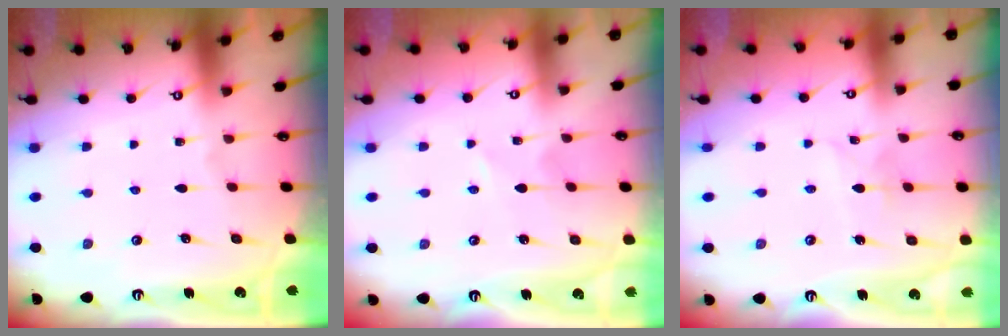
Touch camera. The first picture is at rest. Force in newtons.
{"total": 1.4, "press": 1.4, "slide": 0.2}
{"total": 2.8, "press": 2.8, "slide": 0.2}